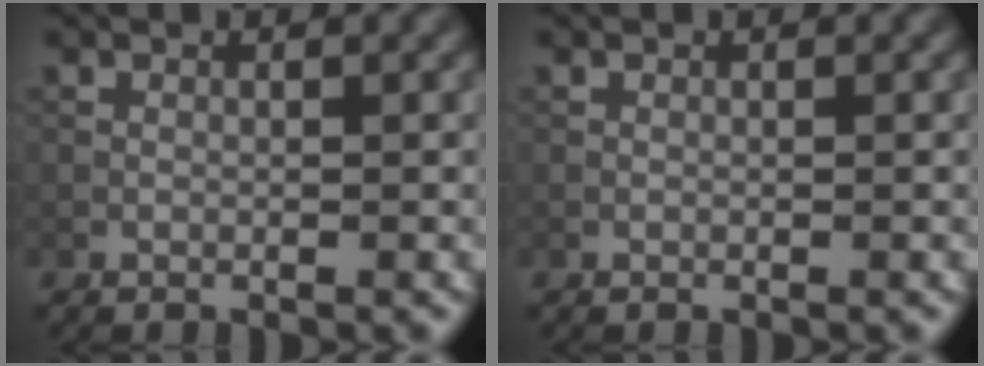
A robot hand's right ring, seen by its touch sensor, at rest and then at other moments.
{"total": 0.0}